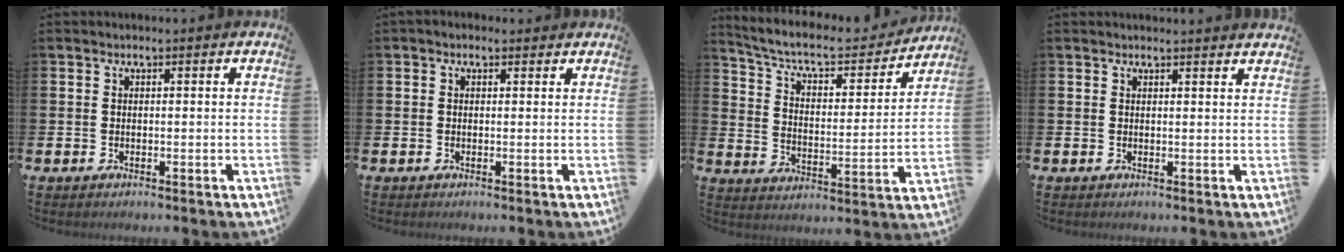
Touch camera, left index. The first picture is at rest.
{"total": 0.7, "force": [0.3, 0.5, 0.4], "torque": [-0.003, 0.003, 0.003]}
{"total": 7.7, "force": [6.7, 2.2, 3.0], "torque": [-0.087, -0.048, 0.111]}
{"total": 1.2, "force": [1.2, -0.1, -0.1], "torque": [0.010, -0.011, 0.020]}